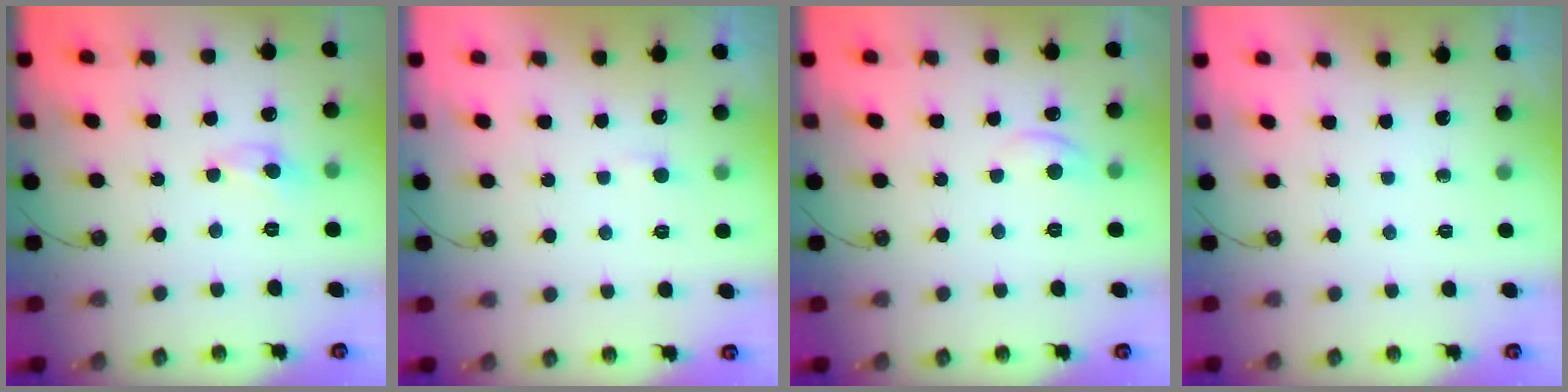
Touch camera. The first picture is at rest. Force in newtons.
{"total": 2.4, "press": 2.3, "slide": 0.4}
{"total": 1.6, "press": 1.5, "slide": 0.6}
{"total": 0.0}